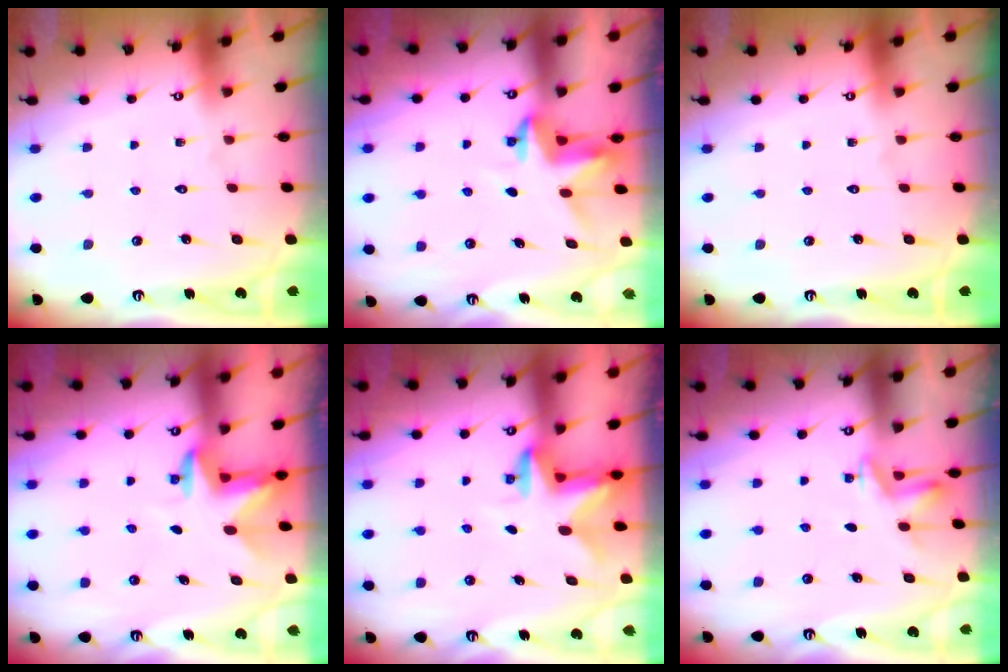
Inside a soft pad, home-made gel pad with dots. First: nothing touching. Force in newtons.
{"total": 3.7, "press": 3.7, "slide": 0.3}
{"total": 0.0}
{"total": 2.9, "press": 2.8, "slide": 0.7}
{"total": 2.7, "press": 2.6, "slide": 0.5}
{"total": 3.3, "press": 2.9, "slide": 1.6}